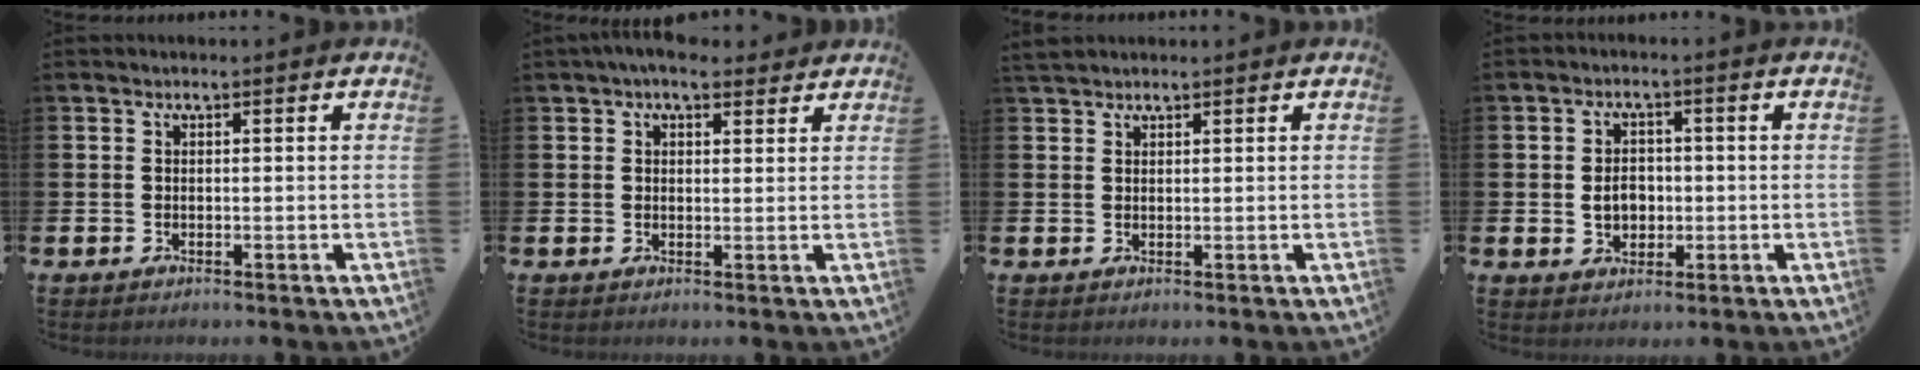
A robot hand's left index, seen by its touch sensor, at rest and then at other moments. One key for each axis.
{"total": 4.1, "fx": 3.7, "fy": 1.5, "fz": 1.2, "tx": -0.016, "ty": -0.013, "tz": 0.064}
{"total": 1.7, "fx": 1.6, "fy": 0.6, "fz": 0.3, "tx": 0.000, "ty": 0.000, "tz": 0.029}
{"total": 3.6, "fx": -0.3, "fy": 2.9, "fz": 2.1, "tx": -0.029, "ty": 0.003, "tz": -0.013}